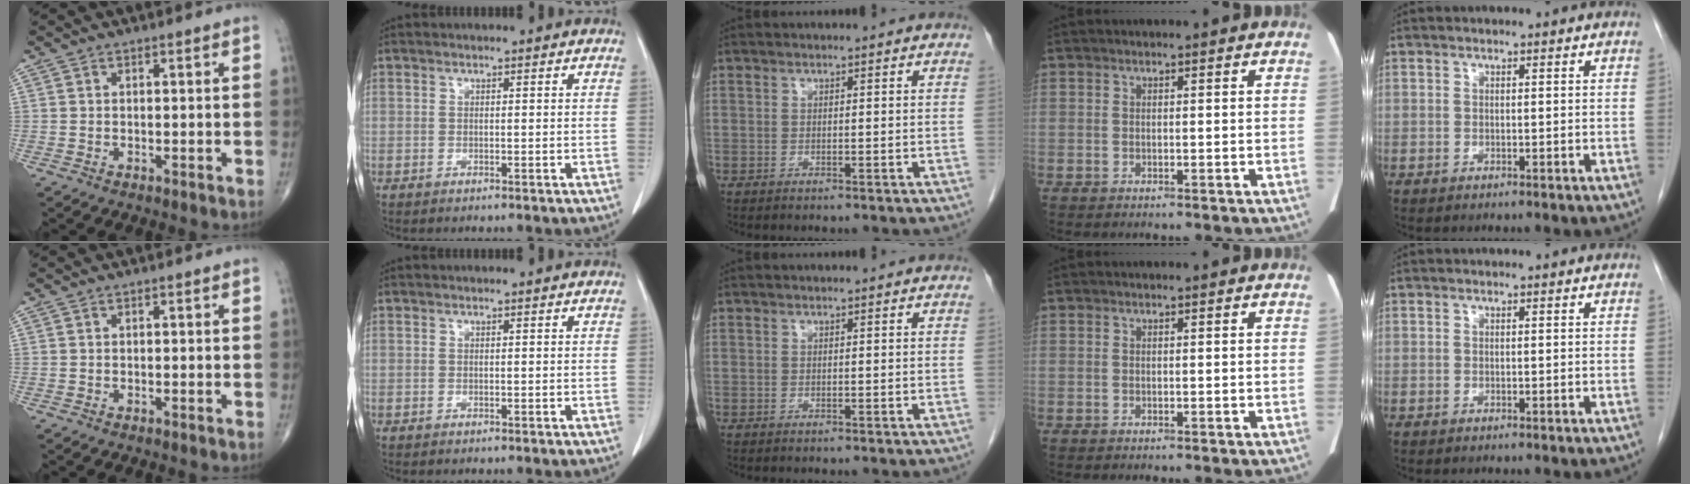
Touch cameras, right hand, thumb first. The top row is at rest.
{}